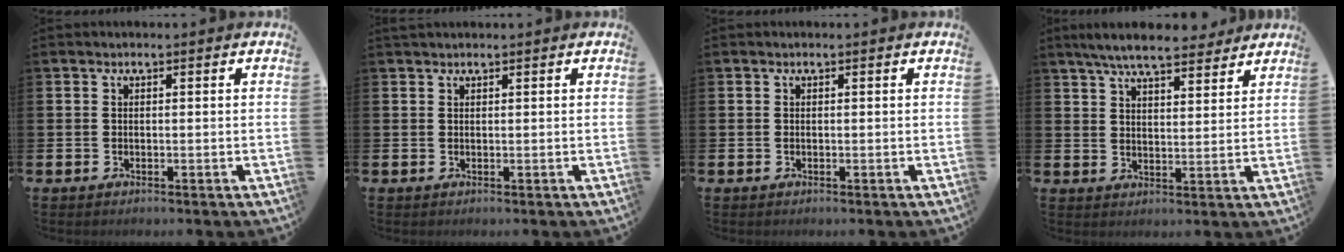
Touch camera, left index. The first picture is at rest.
{"total": 0.9, "force": [0.8, 0.1, 0.2], "torque": [0.004, -0.002, 0.014]}
{"total": 0.0}
{"total": 7.2, "force": [6.6, 1.4, 2.6], "torque": [-0.061, -0.024, 0.117]}